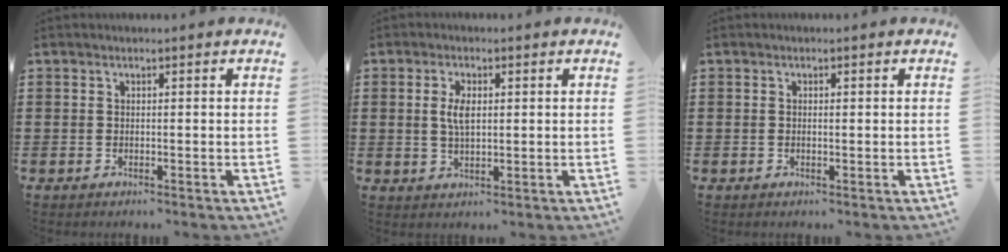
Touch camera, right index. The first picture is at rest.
{"total": 3.7, "force": [0.6, 1.6, 3.2], "torque": [-0.067, 0.009, 0.009]}
{"total": 0.5, "force": [0.0, 0.3, 0.5], "torque": [-0.010, 0.000, 0.001]}